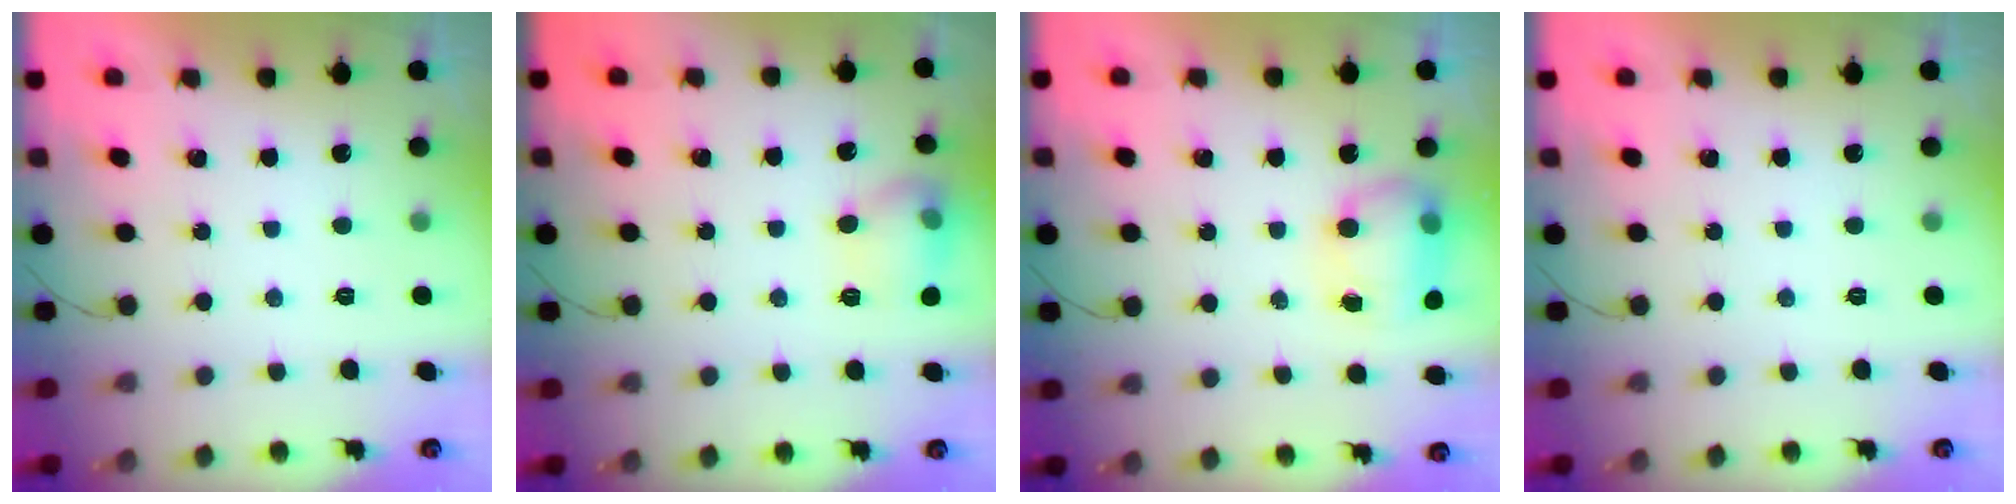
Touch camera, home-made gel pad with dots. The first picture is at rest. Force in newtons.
{"total": 10.7, "press": 10.7, "slide": 0.8}
{"total": 9.8, "press": 8.8, "slide": 4.3}
{"total": 0.0}